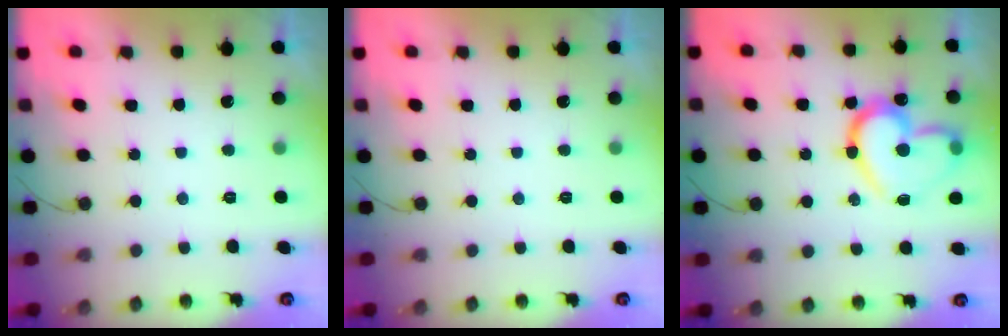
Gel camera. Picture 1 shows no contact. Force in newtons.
{"total": 0.0}
{"total": 19.9, "press": 19.8, "slide": 1.8}